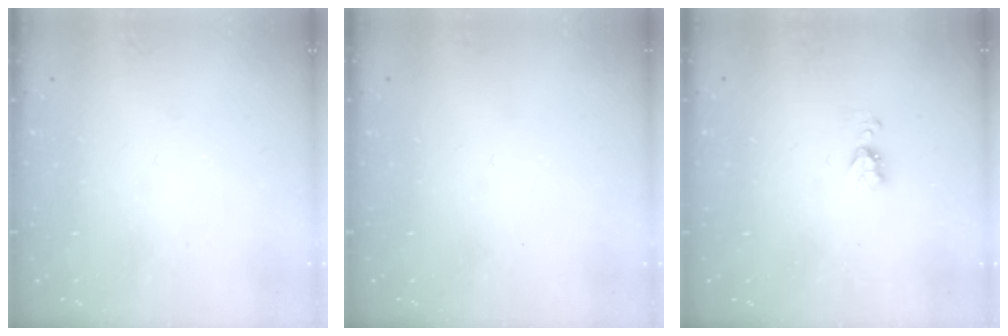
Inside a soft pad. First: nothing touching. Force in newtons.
{"total": 0.0}
{"total": 4.5, "press": 4.5, "slide": 0.5}